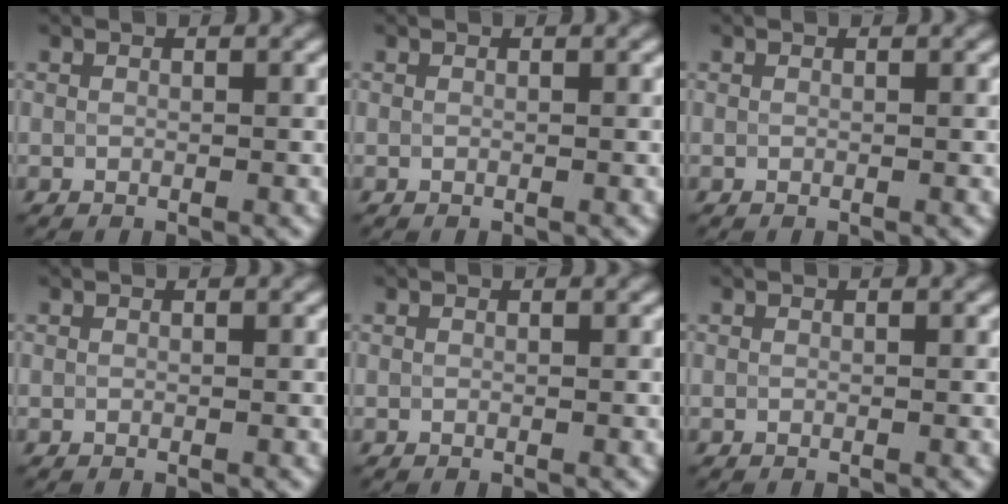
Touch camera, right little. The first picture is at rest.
{"total": 0.0}
{"total": 0.0}
{"total": 0.0}
{"total": 0.0}
{"total": 0.0}